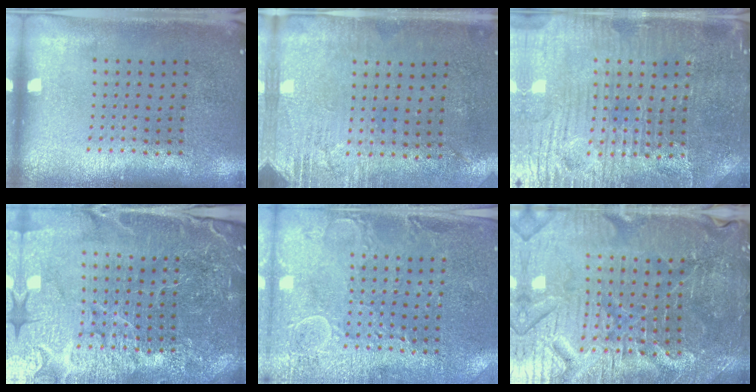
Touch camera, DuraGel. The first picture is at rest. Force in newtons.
{"total": 2.8, "press": 2.4, "slide": 1.5}
{"total": 4.9, "press": 4.7, "slide": 1.2}
{"total": 5.8, "press": 5.2, "slide": 2.6}
{"total": 2.8, "press": 2.8, "slide": 0.5}
{"total": 5.1, "press": 4.9, "slide": 1.3}